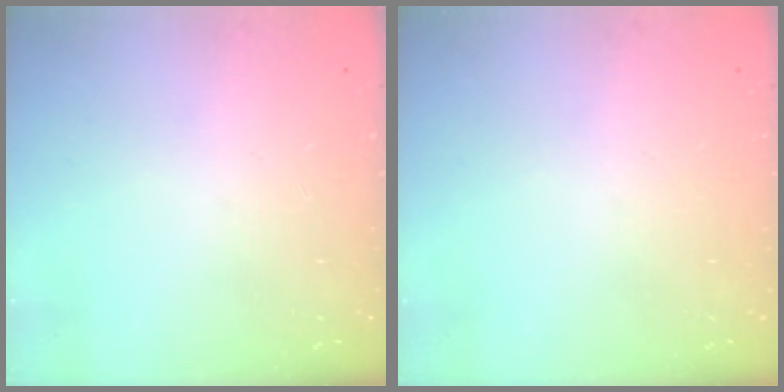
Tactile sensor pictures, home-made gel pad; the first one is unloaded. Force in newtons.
{"total": 0.0}